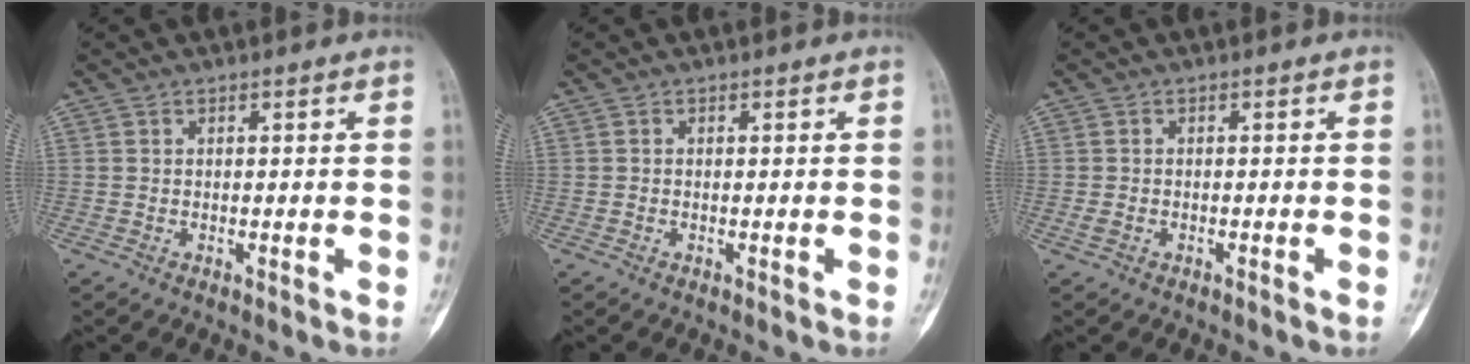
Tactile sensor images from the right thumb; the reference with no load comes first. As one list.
[{"total": 0.0}, {"total": 1.3, "force": [-0.6, 0.6, 0.9], "torque": [-0.027, 0.005, -0.010]}]